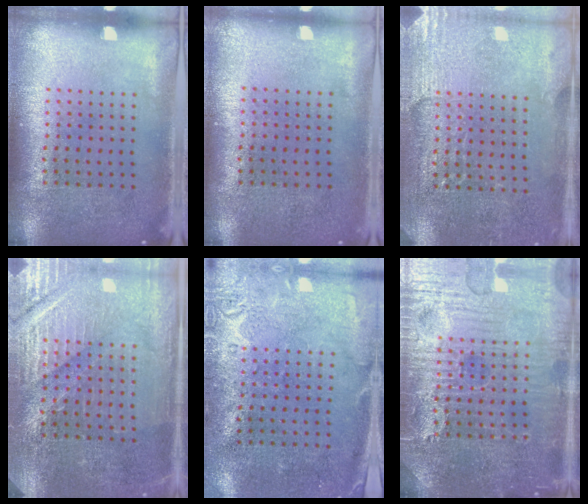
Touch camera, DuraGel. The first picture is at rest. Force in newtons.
{"total": 0.0}
{"total": 2.9, "press": 2.9, "slide": 0.5}
{"total": 3.6, "press": 3.5, "slide": 0.8}
{"total": 2.7, "press": 2.2, "slide": 1.7}
{"total": 4.6, "press": 4.6, "slide": 0.4}